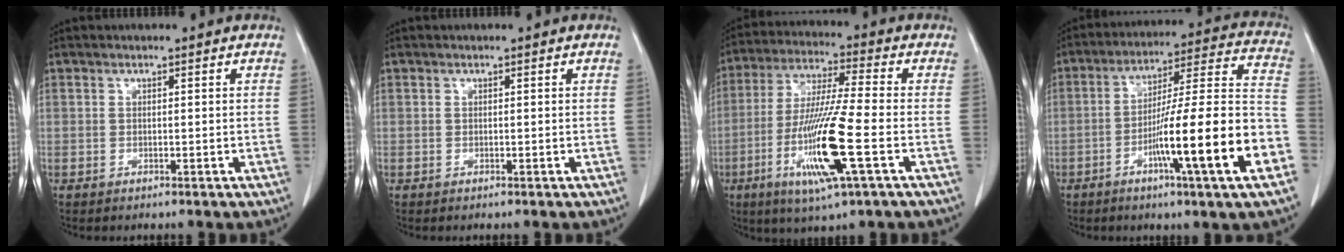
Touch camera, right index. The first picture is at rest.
{"total": 0.0}
{"total": 14.8, "force": [-4.7, 0.1, 14.0], "torque": [-0.285, -0.021, -0.088]}
{"total": 19.4, "force": [-7.1, -0.2, 18.1], "torque": [-0.260, 0.002, -0.112]}